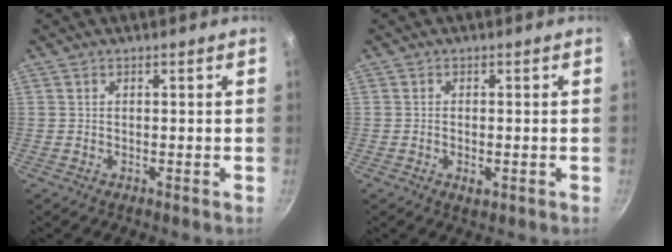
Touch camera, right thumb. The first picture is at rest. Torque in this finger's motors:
{"motor_torque": [-0.62, -0.22, 0.14, 0.54, -0.04]}